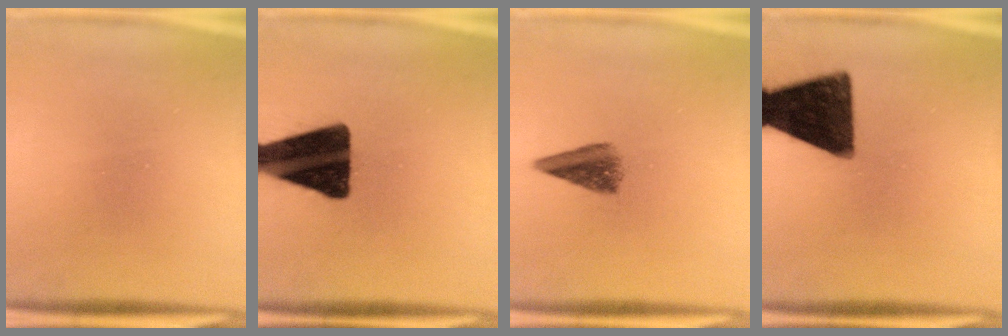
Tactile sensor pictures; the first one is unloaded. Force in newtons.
{"total": 17.1}
{"total": 4.2}
{"total": 15.1}